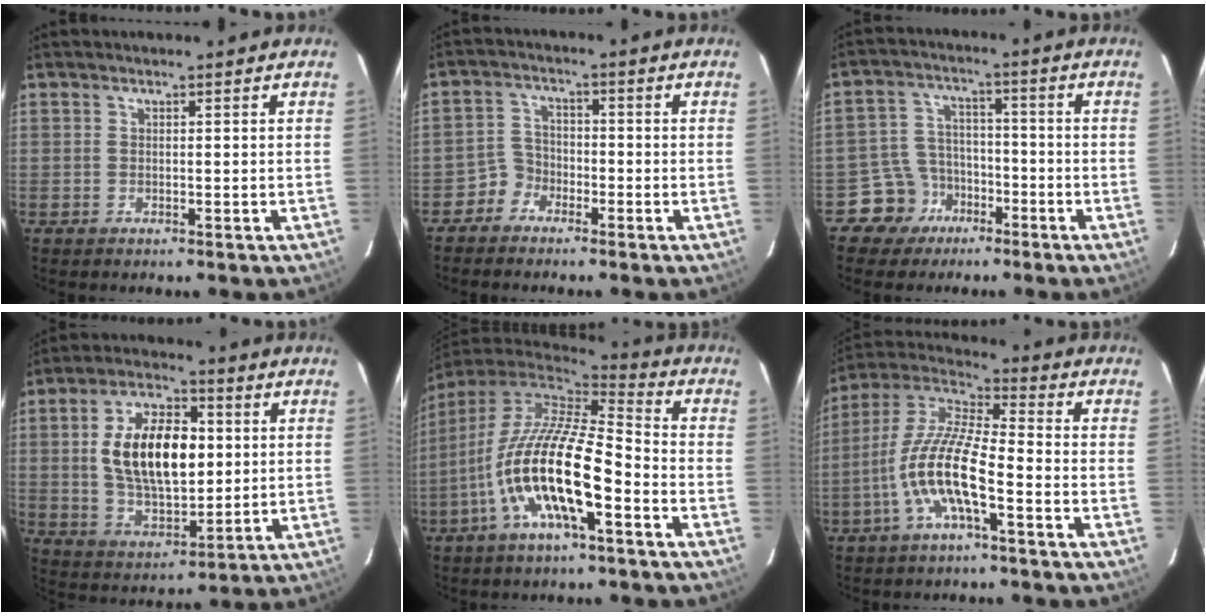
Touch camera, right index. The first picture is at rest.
{"total": 3.8, "force": [-2.8, 2.6, -0.1], "torque": [-0.001, 0.021, -0.057]}
{"total": 7.6, "force": [-4.7, 6.0, 0.2], "torque": [-0.026, 0.032, -0.077]}
{"total": 16.3, "force": [2.1, 8.5, 13.8], "torque": [-0.249, 0.015, 0.047]}
{"total": 18.1, "force": [-7.0, 4.5, 16.1], "torque": [-0.301, -0.026, -0.138]}
{"total": 12.7, "force": [-4.9, 2.6, 11.4], "torque": [-0.234, 0.002, -0.100]}